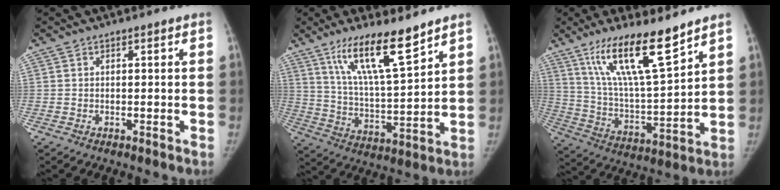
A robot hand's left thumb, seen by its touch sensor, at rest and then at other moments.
{"total": 14.5, "force": [9.8, 2.7, 10.3], "torque": [-0.172, -0.062, 0.188]}
{"total": 17.2, "force": [11.5, 3.2, 12.3], "torque": [-0.204, -0.066, 0.221]}